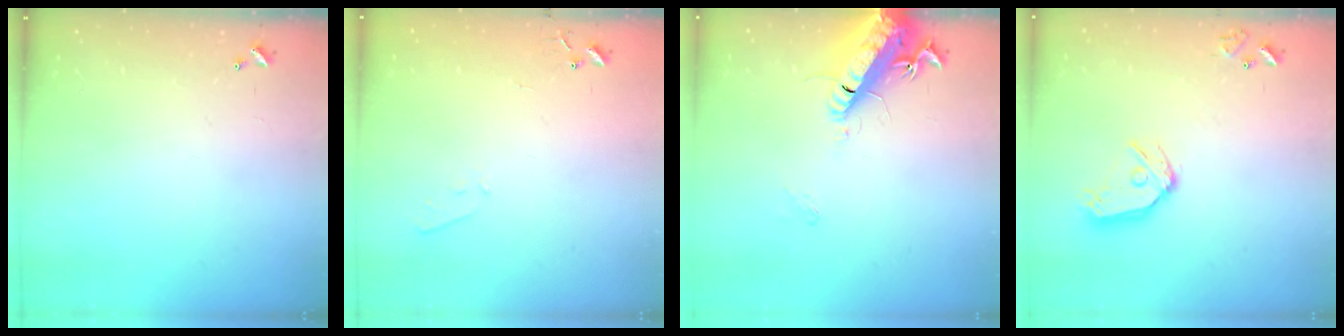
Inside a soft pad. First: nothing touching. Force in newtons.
{"total": 4.2, "press": 4.2, "slide": 0.6}
{"total": 17.2, "press": 16.5, "slide": 4.6}
{"total": 12.3, "press": 12.2, "slide": 1.5}